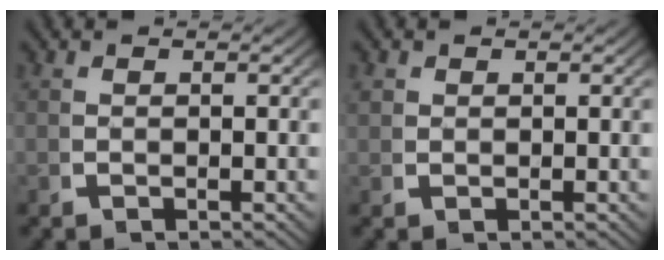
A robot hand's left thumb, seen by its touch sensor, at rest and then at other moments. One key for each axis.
{"total": 1.0, "fx": 0.6, "fy": 0.7, "fz": 0.2, "tx": -0.008, "ty": -0.005, "tz": 0.018}